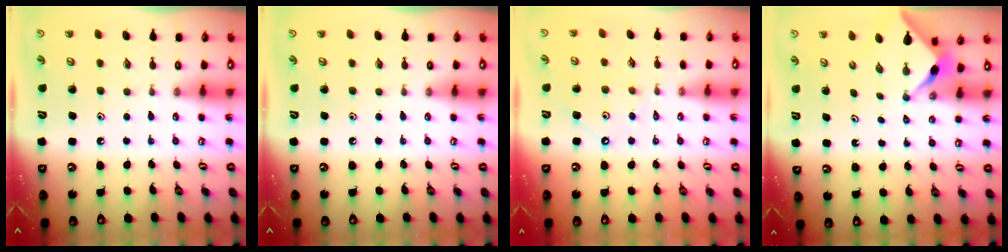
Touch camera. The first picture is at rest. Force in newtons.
{"total": 0.0}
{"total": 2.8, "press": 2.8, "slide": 0.4}
{"total": 3.0, "press": 3.0, "slide": 0.3}